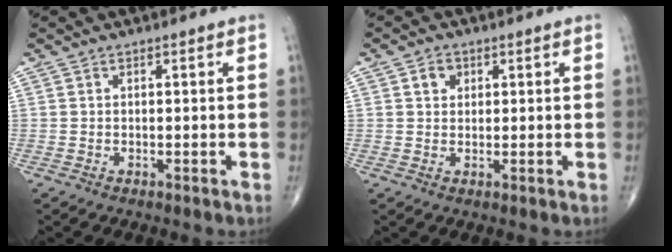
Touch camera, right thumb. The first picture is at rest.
{"total": 2.7, "force": [1.1, 2.2, 1.2], "torque": [-0.006, -0.002, 0.016]}